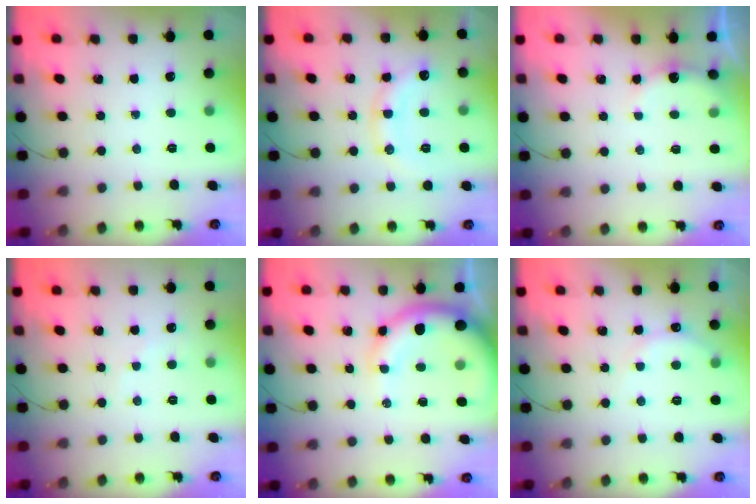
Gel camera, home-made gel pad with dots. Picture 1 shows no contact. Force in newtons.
{"total": 11.9, "press": 11.9, "slide": 0.1}
{"total": 5.9, "press": 5.8, "slide": 1.1}
{"total": 3.4, "press": 3.3, "slide": 1.0}
{"total": 12.9, "press": 12.6, "slide": 2.6}
{"total": 7.0, "press": 6.9, "slide": 1.3}